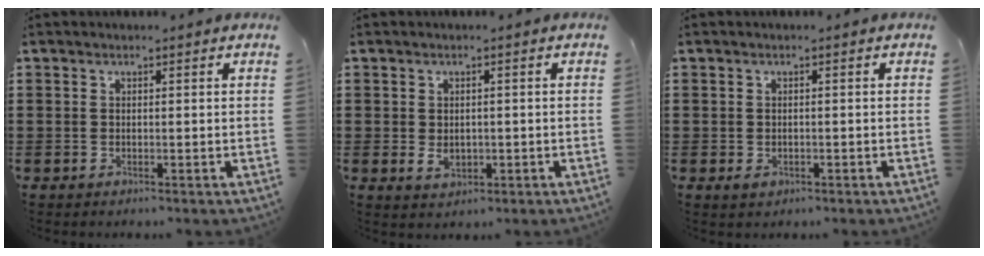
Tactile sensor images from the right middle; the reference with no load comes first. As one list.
[{"total": 2.2, "force": [-0.1, 1.5, 1.6], "torque": [-0.025, -0.001, -0.003]}, {"total": 0.8, "force": [-0.2, 0.6, 0.5], "torque": [-0.012, 0.002, -0.005]}]